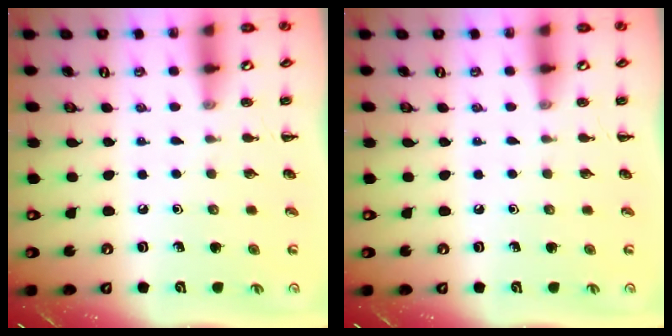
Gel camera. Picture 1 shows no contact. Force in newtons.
{"total": 0.0}